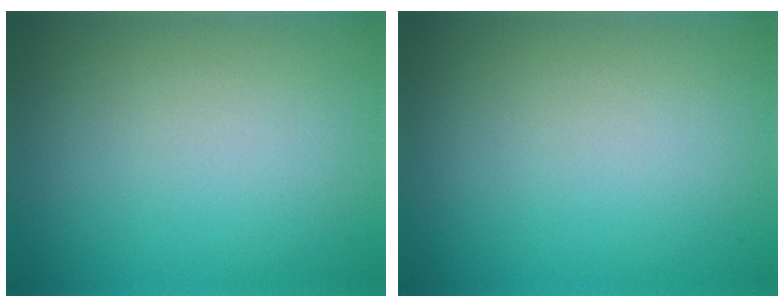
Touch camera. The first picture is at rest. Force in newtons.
{"total": 0.0}